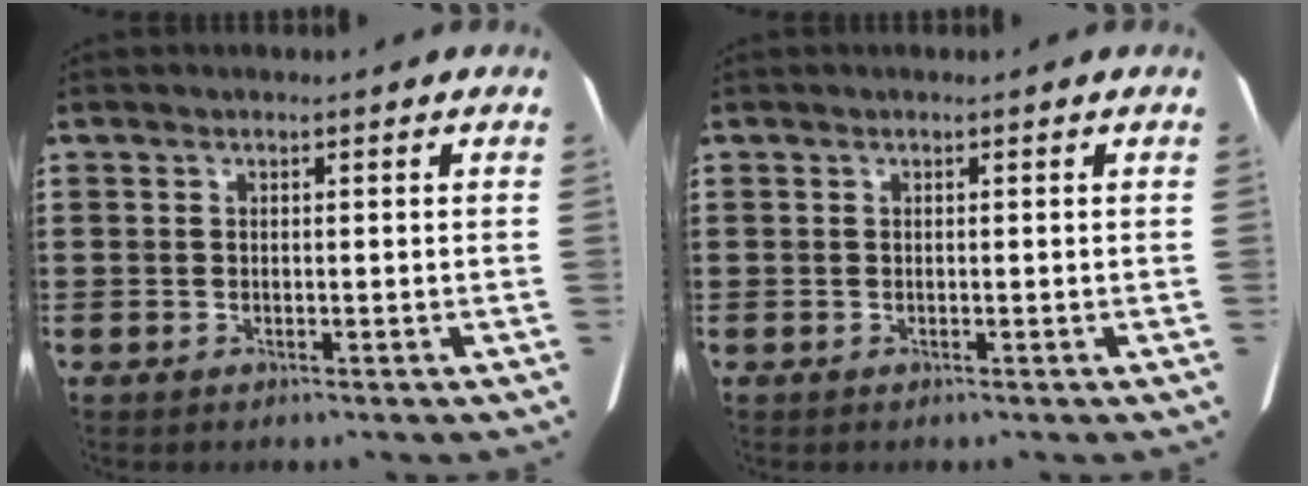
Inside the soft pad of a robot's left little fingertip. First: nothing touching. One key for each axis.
{"total": 0.0}